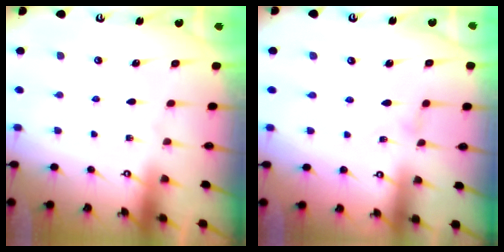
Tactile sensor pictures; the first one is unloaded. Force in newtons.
{"total": 0.0}